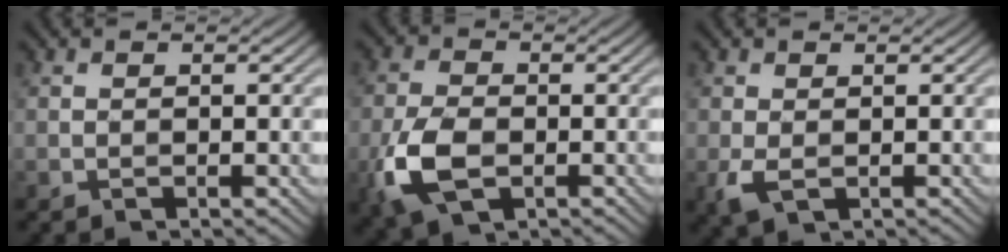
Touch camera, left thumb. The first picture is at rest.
{"total": 8.1, "force": [-2.7, 5.1, 5.7], "torque": [-0.150, -0.009, -0.060]}
{"total": 3.4, "force": [-0.2, 2.5, 2.2], "torque": [-0.063, -0.005, -0.007]}